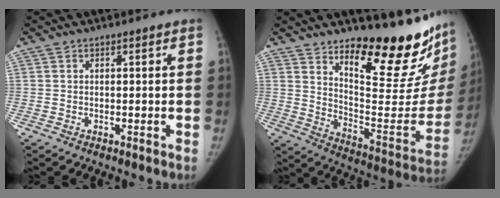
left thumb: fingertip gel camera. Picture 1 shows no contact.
{"total": 24.8, "force": [18.0, 7.3, 15.5], "torque": [-0.180, -0.141, 0.263]}